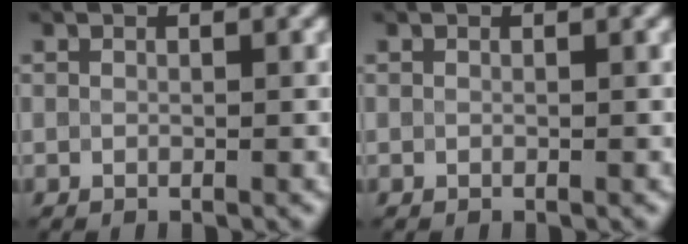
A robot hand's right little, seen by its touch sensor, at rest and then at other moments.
{"total": 0.0}